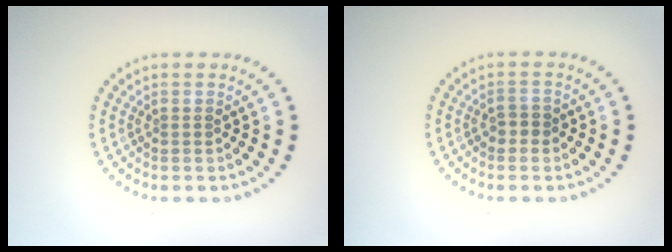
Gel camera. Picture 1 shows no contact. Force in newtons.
{"total": 1.2, "press": 1.1, "slide": 0.4}